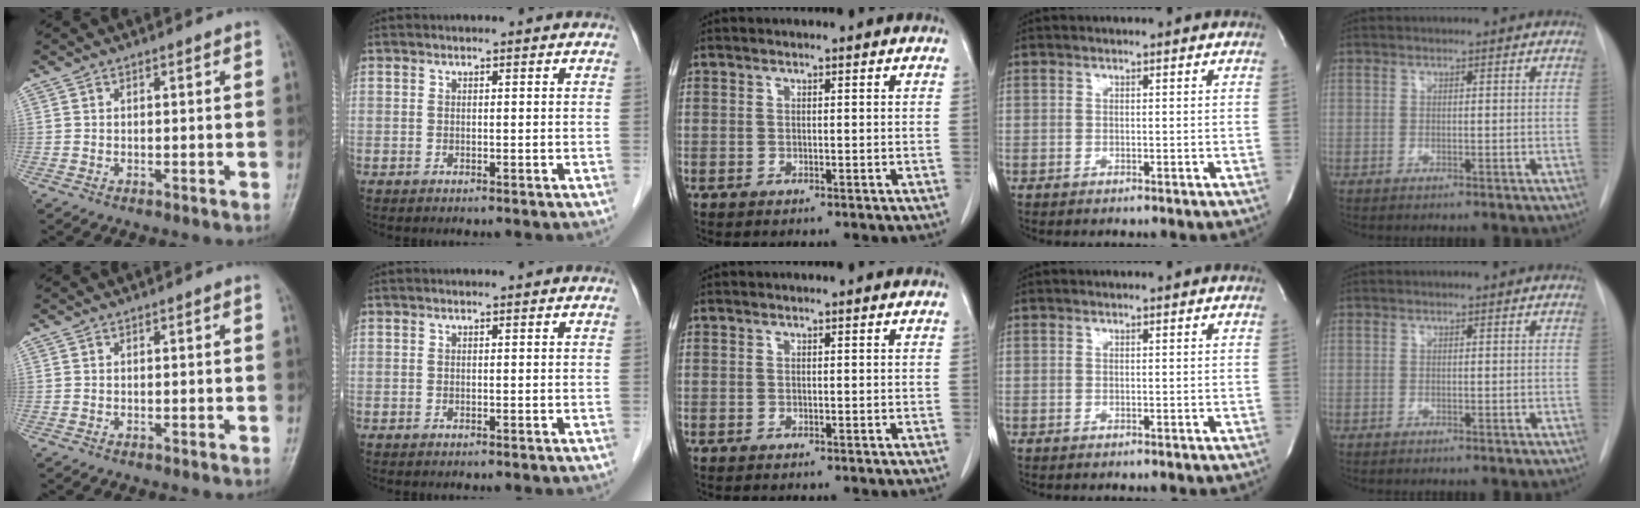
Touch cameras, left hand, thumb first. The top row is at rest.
{}